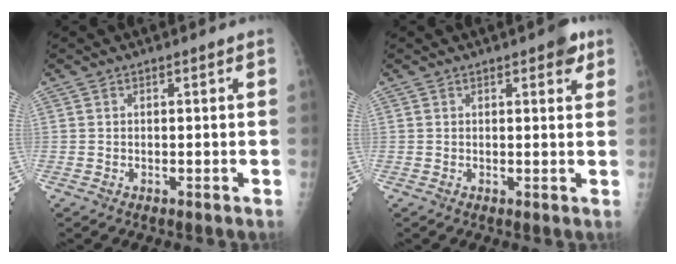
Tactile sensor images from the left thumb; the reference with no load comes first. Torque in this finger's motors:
{"motor_torque": [0.38, 0.26, 0.23, -0.26, 0.07]}